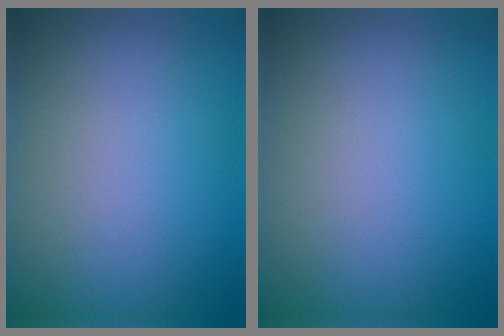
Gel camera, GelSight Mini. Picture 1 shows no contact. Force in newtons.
{"total": 0.0}